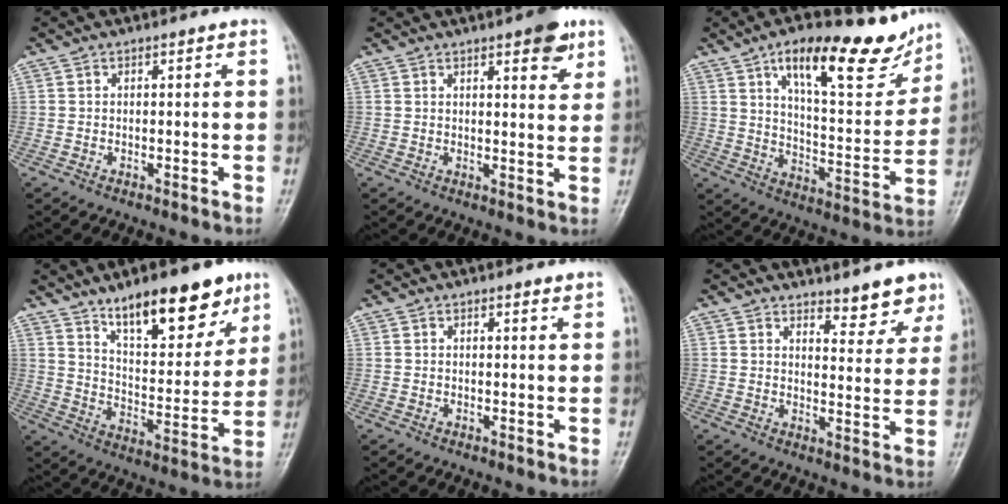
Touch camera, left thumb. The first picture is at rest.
{"total": 6.2, "force": [3.6, 2.0, 4.6], "torque": [-0.046, -0.016, 0.040]}
{"total": 20.7, "force": [13.3, 7.3, 14.1], "torque": [-0.160, -0.059, 0.207]}
{"total": 18.0, "force": [11.8, 6.8, 11.8], "torque": [-0.125, -0.069, 0.192]}
{"total": 0.7, "force": [0.7, 0.2, 0.3], "torque": [-0.005, -0.006, 0.007]}
{"total": 6.4, "force": [5.5, 2.3, 2.4], "torque": [-0.001, -0.045, 0.069]}